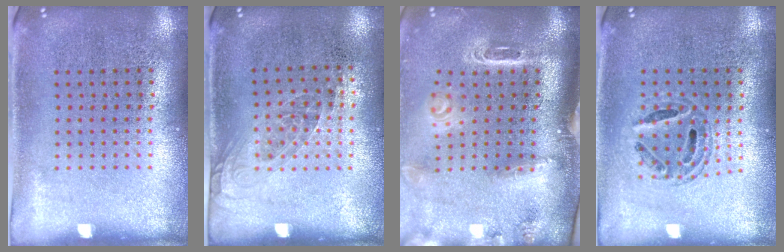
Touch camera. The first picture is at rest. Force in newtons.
{"total": 1.0, "press": 0.9, "slide": 0.6}
{"total": 3.1, "press": 2.1, "slide": 2.3}
{"total": 0.8, "press": 0.7, "slide": 0.2}